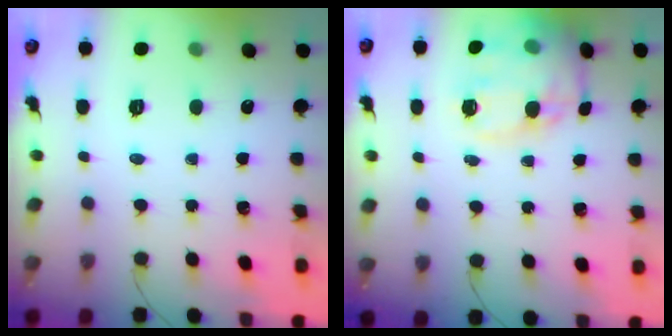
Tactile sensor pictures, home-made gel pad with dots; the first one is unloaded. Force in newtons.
{"total": 16.6, "press": 16.2, "slide": 3.5}